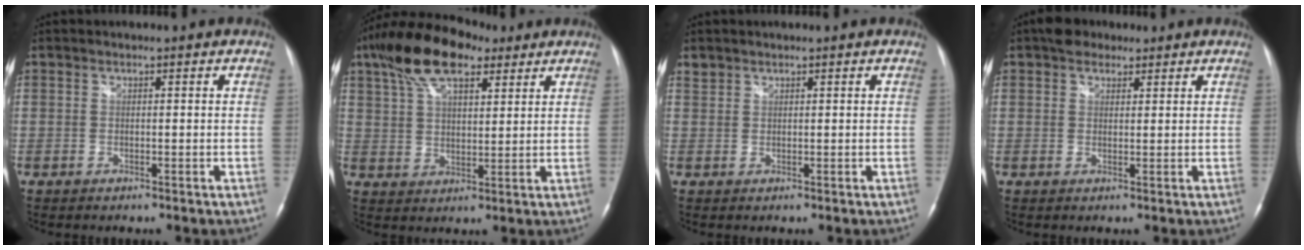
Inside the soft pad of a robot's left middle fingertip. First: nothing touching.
{"total": 13.3, "force": [8.3, 5.2, 9.0], "torque": [-0.182, 0.037, 0.152]}
{"total": 1.0, "force": [0.9, 0.5, 0.0], "torque": [0.001, 0.007, 0.018]}
{"total": 3.9, "force": [2.7, 2.3, 1.5], "torque": [-0.029, 0.017, 0.046]}